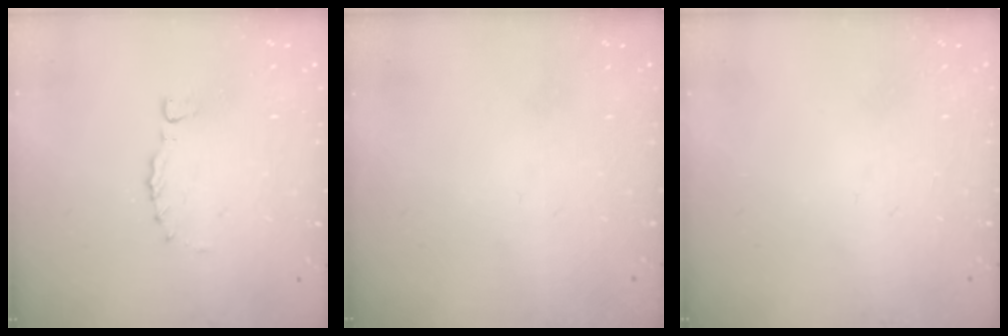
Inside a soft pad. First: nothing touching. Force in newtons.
{"total": 0.0}
{"total": 0.0}